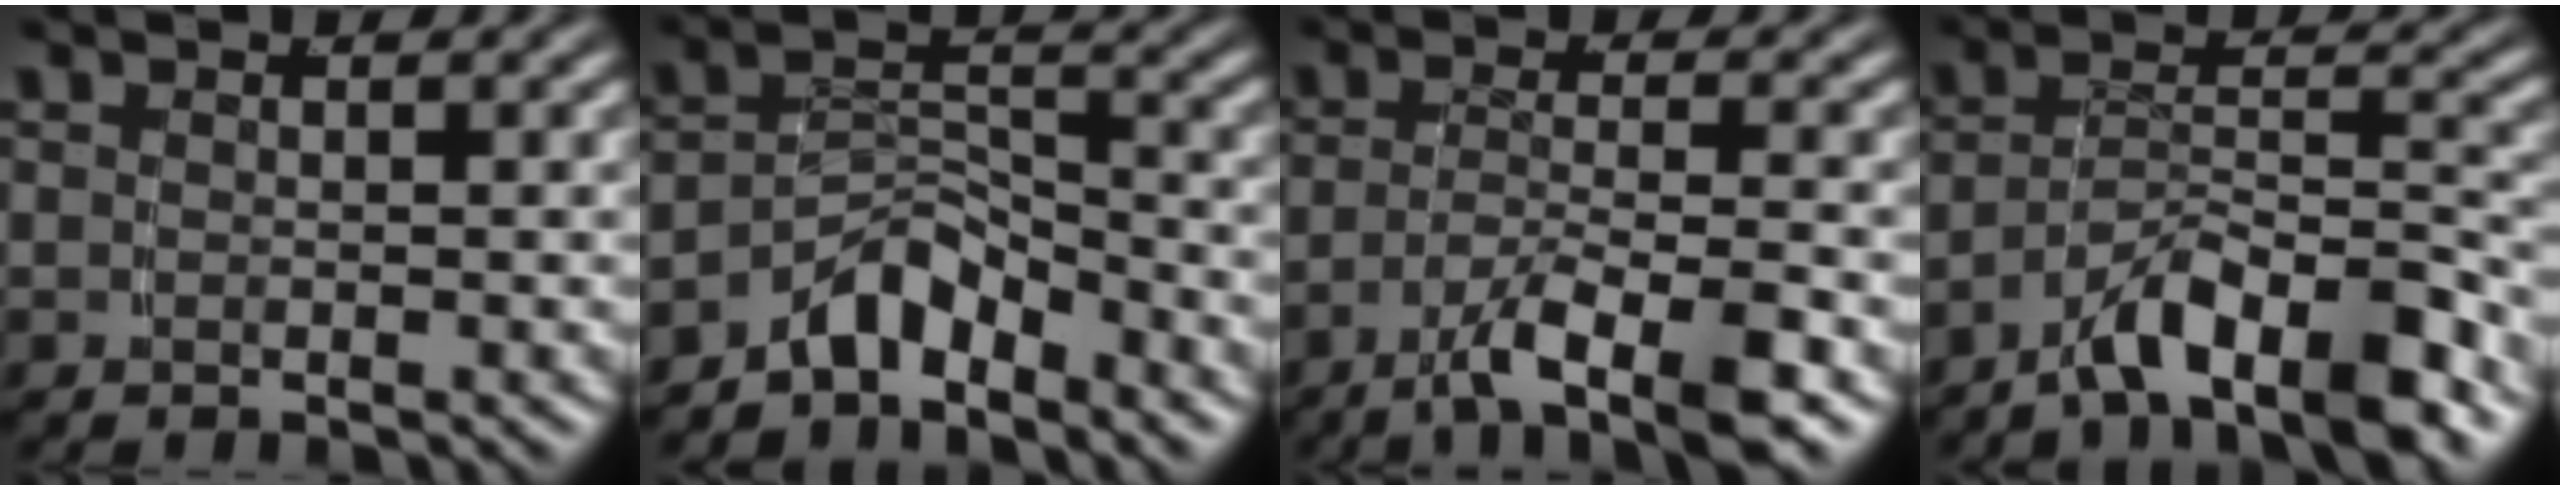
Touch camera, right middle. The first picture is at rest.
{"total": 5.2, "force": [-4.1, 2.1, 2.4], "torque": [-0.020, 0.003, -0.073]}
{"total": 5.8, "force": [-3.7, 0.9, 4.4], "torque": [-0.069, -0.014, -0.052]}
{"total": 6.3, "force": [-4.5, 1.8, 4.1], "torque": [-0.056, 0.001, -0.073]}